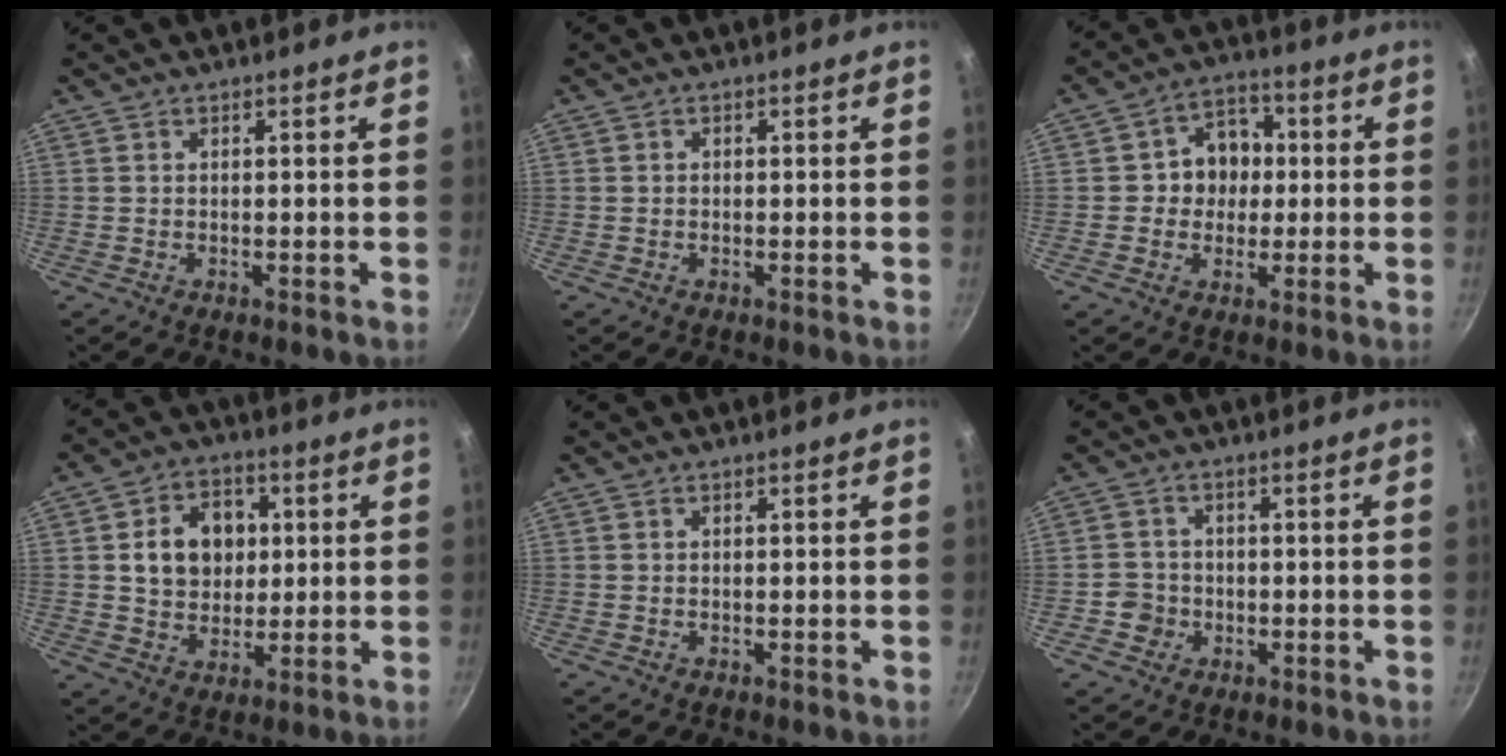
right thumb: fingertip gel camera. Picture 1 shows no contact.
{"total": 0.5, "force": [0.0, 0.5, 0.2], "torque": [-0.002, 0.003, -0.001]}
{"total": 8.3, "force": [0.4, 7.3, 4.0], "torque": [-0.011, 0.011, -0.005]}
{"total": 11.5, "force": [2.0, 9.2, 6.6], "torque": [-0.073, 0.004, 0.031]}
{"total": 0.0}
{"total": 3.7, "force": [-1.1, 3.4, 0.6], "torque": [0.008, 0.015, -0.021]}